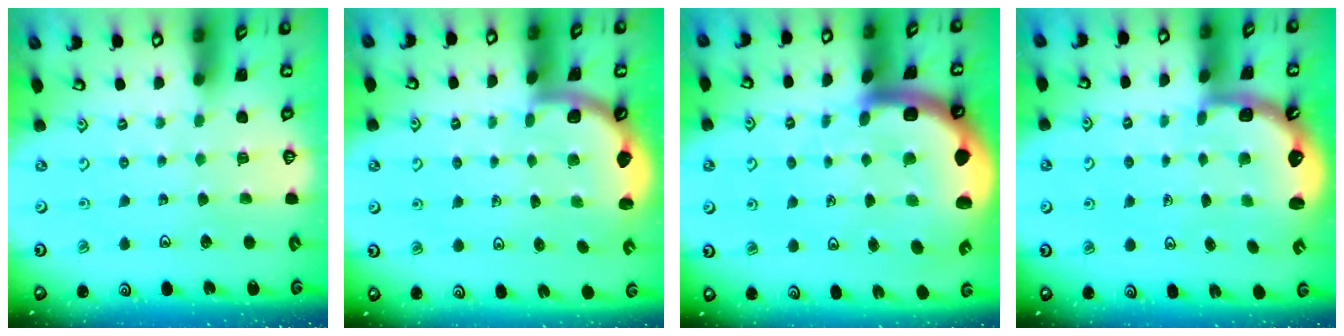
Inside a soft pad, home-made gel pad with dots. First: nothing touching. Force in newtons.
{"total": 1.6, "press": 1.6, "slide": 0.1}
{"total": 10.8, "press": 10.6, "slide": 2.1}
{"total": 2.8, "press": 2.5, "slide": 1.2}